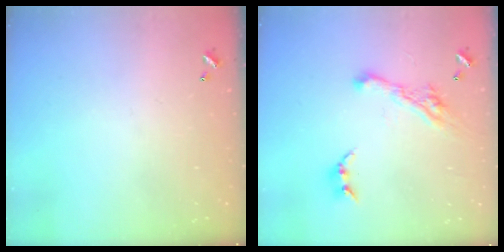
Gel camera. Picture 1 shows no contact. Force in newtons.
{"total": 8.8, "press": 8.7, "slide": 1.4}